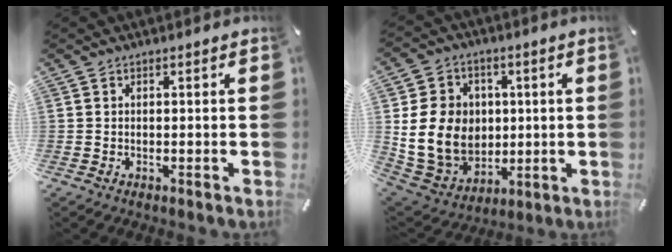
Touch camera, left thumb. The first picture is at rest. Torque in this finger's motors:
{"motor_torque": [0.78, 0.74, 0.48, -0.17, 0.32]}